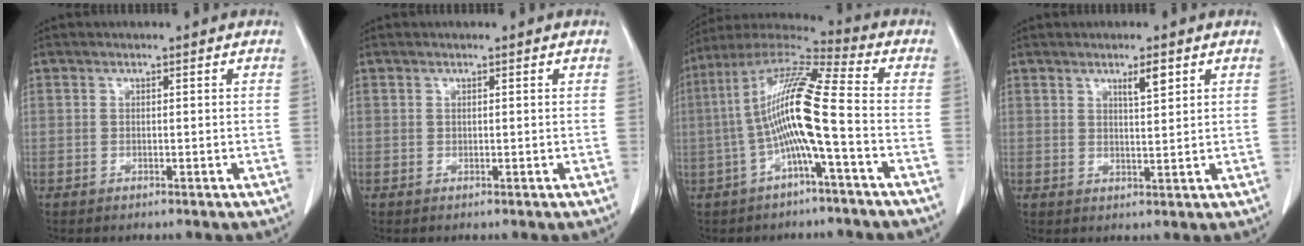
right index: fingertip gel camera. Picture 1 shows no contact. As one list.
[{"total": 0.0}, {"total": 12.8, "force": [-2.3, 0.1, 12.6], "torque": [-0.247, 0.024, -0.053]}, {"total": 3.0, "force": [1.8, 0.4, 2.4], "torque": [-0.041, -0.002, 0.030]}]